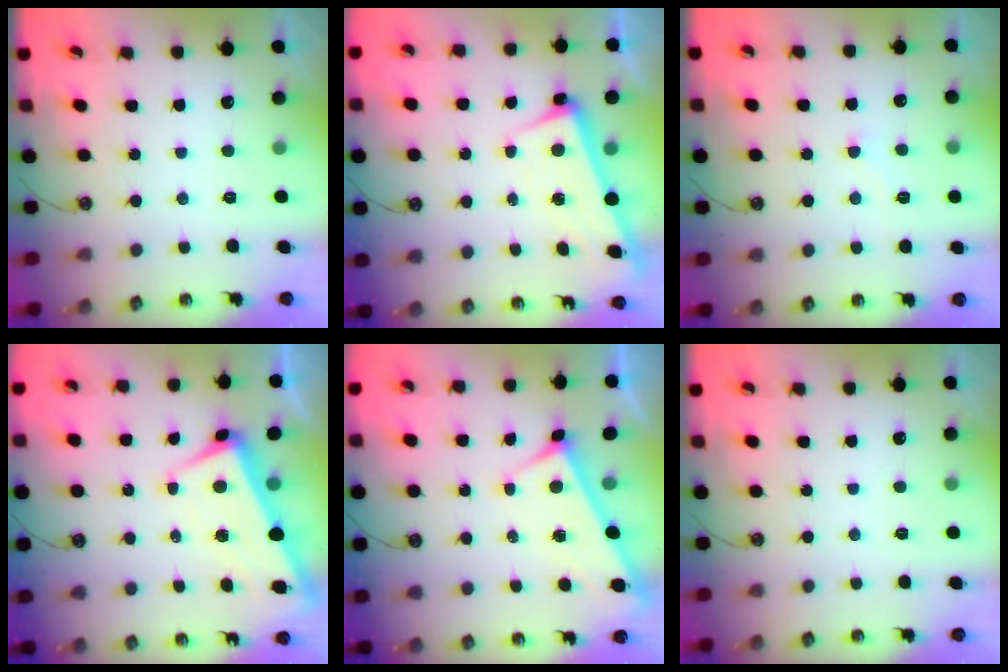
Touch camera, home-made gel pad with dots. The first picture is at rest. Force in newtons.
{"total": 2.3, "press": 2.1, "slide": 0.9}
{"total": 3.8, "press": 3.8, "slide": 0.4}
{"total": 0.8, "press": 0.3, "slide": 0.8}
{"total": 4.6, "press": 4.6, "slide": 0.1}
{"total": 0.0}